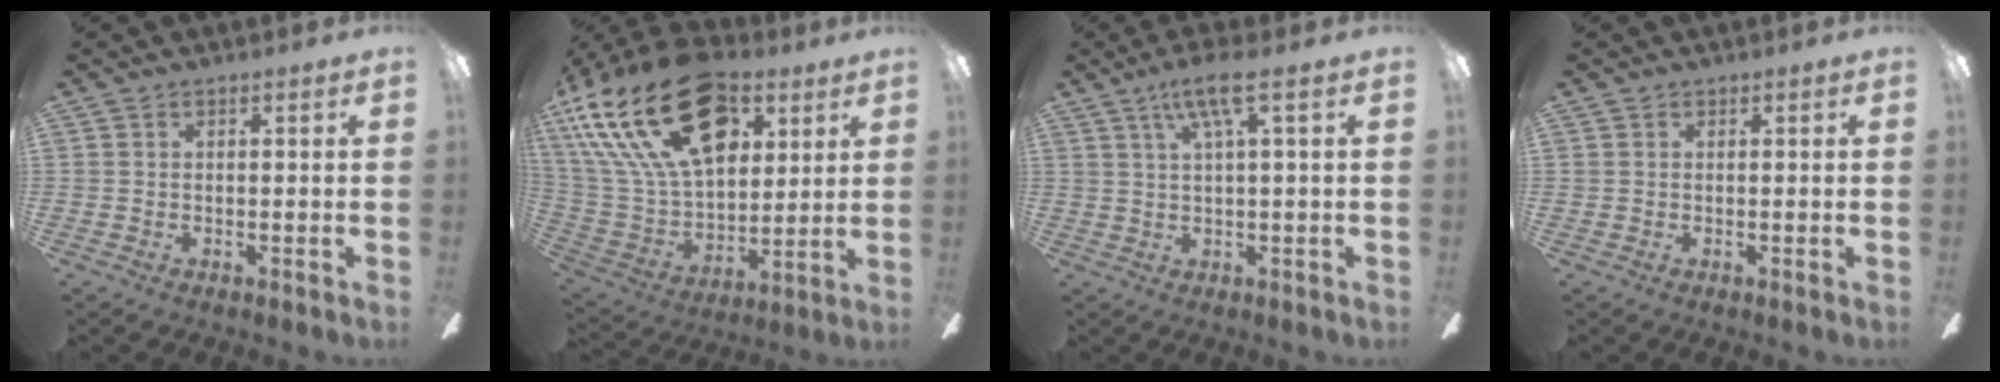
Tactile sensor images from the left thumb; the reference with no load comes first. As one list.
[{"total": 29.8, "force": [13.7, 17.2, 20.1], "torque": [-0.385, -0.063, 0.241]}, {"total": 8.3, "force": [4.0, 1.6, 7.1], "torque": [-0.133, -0.003, 0.067]}, {"total": 0.0}]